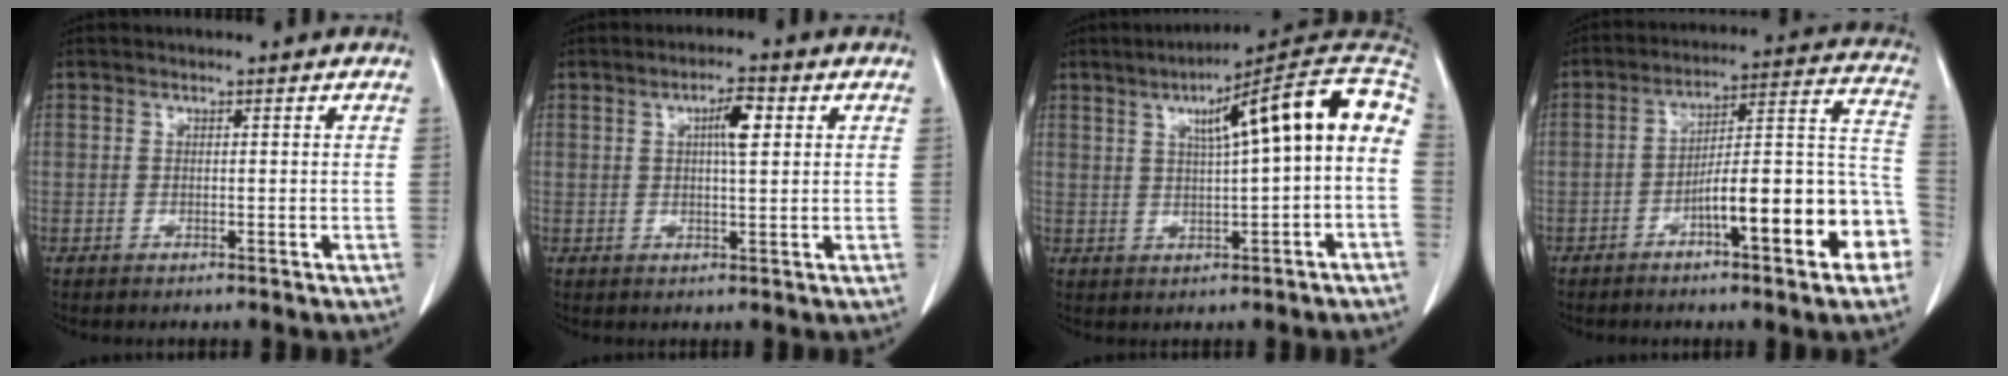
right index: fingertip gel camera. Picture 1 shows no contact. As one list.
[{"total": 4.3, "force": [1.3, 0.7, 4.0], "torque": [-0.069, 0.005, 0.021]}, {"total": 14.6, "force": [2.8, 0.9, 14.3], "torque": [-0.200, 0.038, 0.035]}, {"total": 16.3, "force": [-6.7, 2.9, 14.6], "torque": [-0.176, 0.040, -0.095]}]